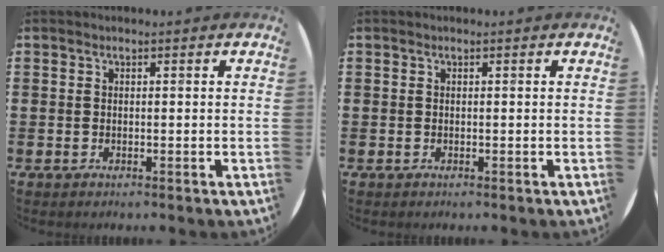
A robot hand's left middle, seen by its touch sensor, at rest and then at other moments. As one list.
[{"total": 0.0}]